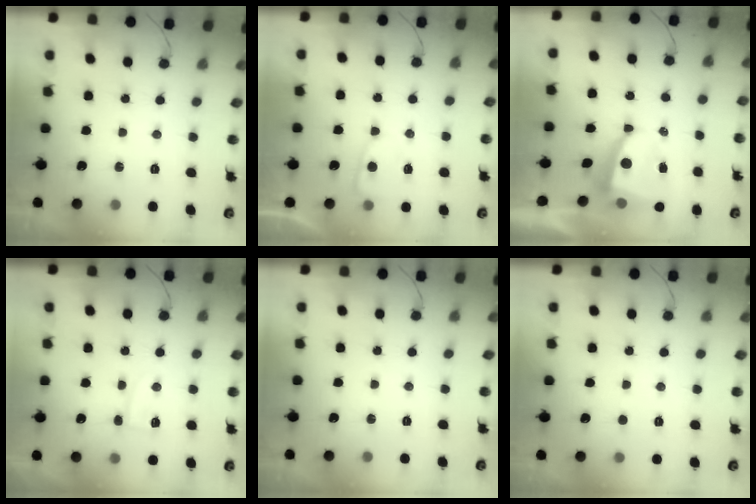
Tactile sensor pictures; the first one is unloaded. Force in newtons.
{"total": 3.5, "press": 3.5, "slide": 0.5}
{"total": 5.9, "press": 5.9, "slide": 0.8}
{"total": 3.4, "press": 3.4, "slide": 0.4}
{"total": 0.0}
{"total": 2.5, "press": 2.4, "slide": 0.3}